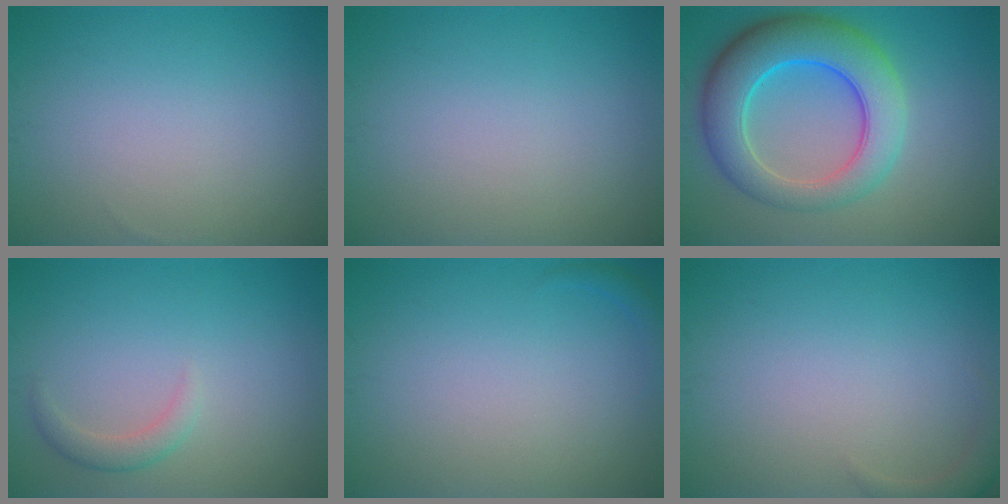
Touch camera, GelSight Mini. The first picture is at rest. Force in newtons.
{"total": 0.0}
{"total": 8.8, "press": 8.8, "slide": 0.4}
{"total": 1.6, "press": 1.6, "slide": 0.1}
{"total": 0.7, "press": 0.7, "slide": 0.1}
{"total": 1.7, "press": 1.7, "slide": 0.2}